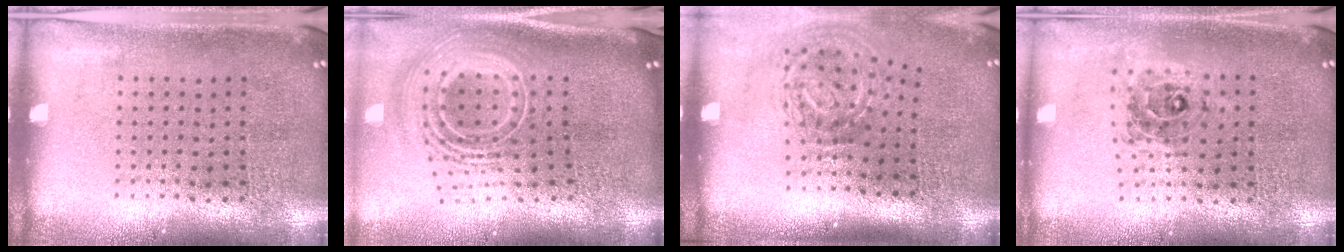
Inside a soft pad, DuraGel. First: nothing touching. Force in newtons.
{"total": 3.0, "press": 1.9, "slide": 2.3}
{"total": 2.0, "press": 1.3, "slide": 1.6}
{"total": 0.6, "press": 0.6, "slide": 0.2}